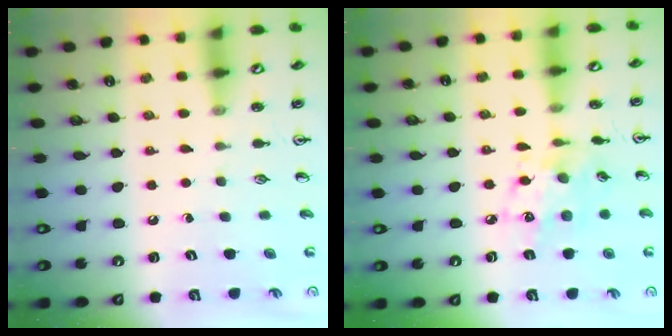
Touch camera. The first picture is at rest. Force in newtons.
{"total": 9.6, "press": 9.6, "slide": 0.6}